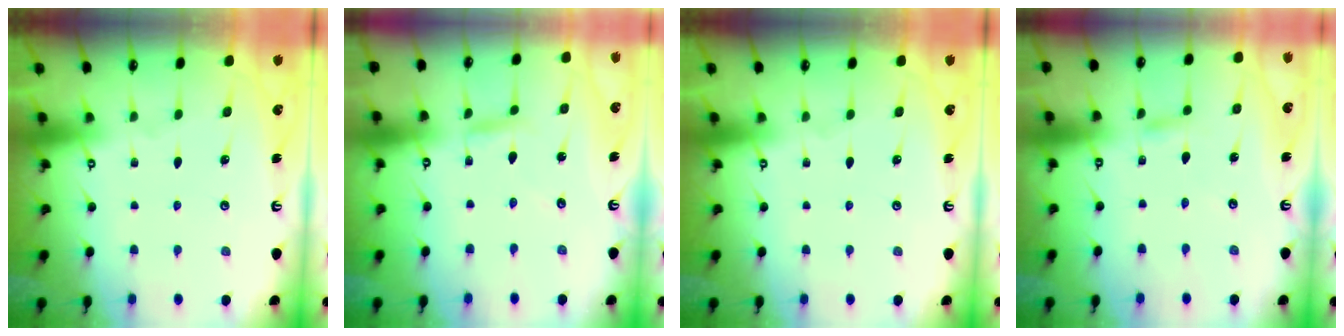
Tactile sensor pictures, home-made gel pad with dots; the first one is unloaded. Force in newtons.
{"total": 3.1, "press": 3.1, "slide": 0.2}
{"total": 0.0}
{"total": 2.4, "press": 2.4, "slide": 0.2}